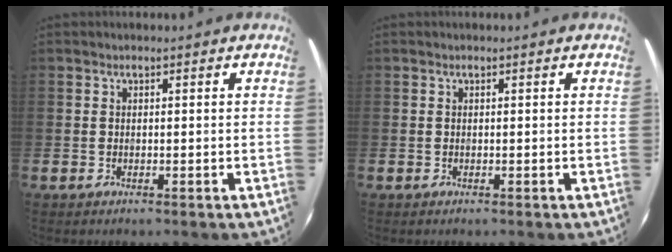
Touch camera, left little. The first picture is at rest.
{"total": 0.0}